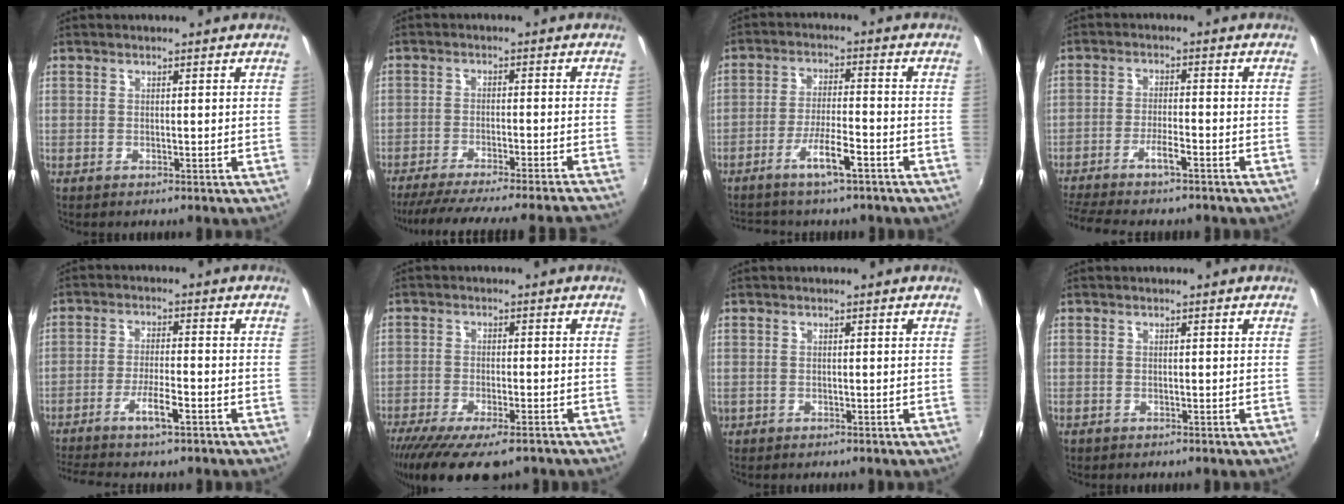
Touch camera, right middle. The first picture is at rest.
{"total": 20.6, "force": [-18.8, -0.3, 8.6], "torque": [-0.154, -0.019, -0.271]}
{"total": 6.3, "force": [-4.4, 1.1, 4.3], "torque": [-0.090, 0.002, -0.075]}
{"total": 8.3, "force": [-6.9, 0.7, 4.6], "torque": [-0.109, -0.009, -0.119]}
{"total": 7.3, "force": [-5.2, 0.9, 5.1], "torque": [-0.114, -0.001, -0.094]}
{"total": 14.1, "force": [-10.6, 3.9, 8.3], "torque": [-0.174, -0.051, -0.171]}
{"total": 0.7, "force": [-0.2, 0.7, 0.1], "torque": [-0.001, -0.004, -0.003]}
{"total": 0.0}